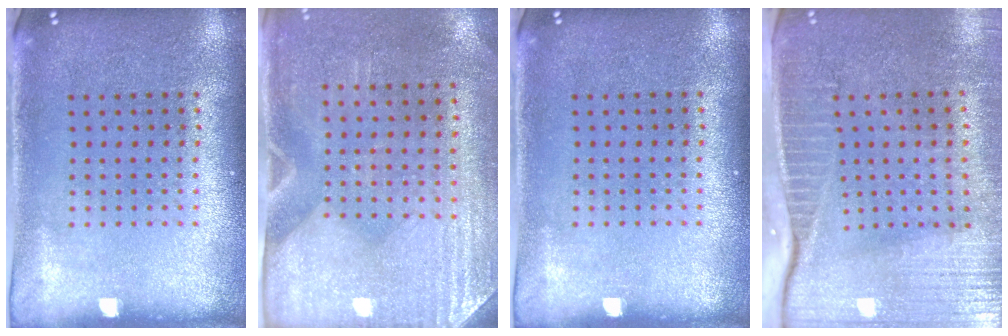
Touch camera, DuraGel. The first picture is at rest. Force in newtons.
{"total": 2.9, "press": 2.5, "slide": 1.4}
{"total": 0.0}
{"total": 3.9, "press": 3.5, "slide": 1.7}